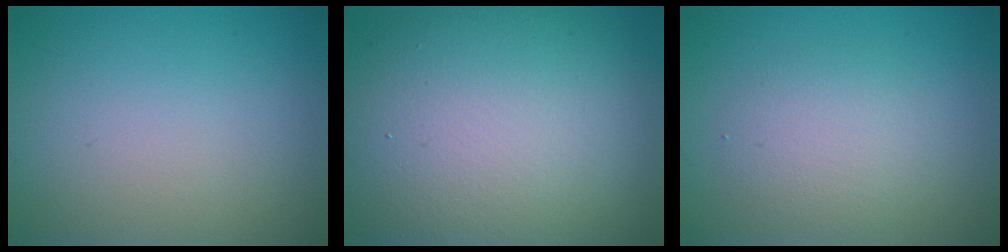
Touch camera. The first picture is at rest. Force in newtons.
{"total": 16.2, "press": 16.2, "slide": 1.0}
{"total": 2.8, "press": 2.8, "slide": 0.2}